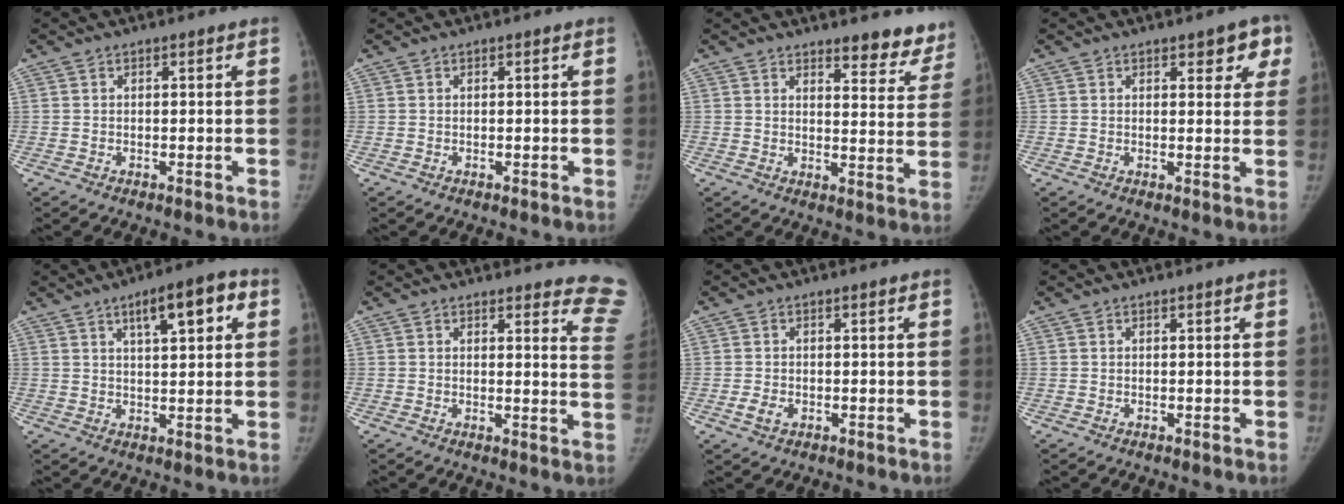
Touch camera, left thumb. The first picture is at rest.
{"total": 0.0}
{"total": 9.6, "force": [8.5, 3.2, 3.0], "torque": [0.013, -0.058, 0.085]}
{"total": 5.5, "force": [2.8, 2.8, 3.8], "torque": [-0.006, -0.008, 0.027]}
{"total": 8.9, "force": [3.7, 2.9, 7.5], "torque": [-0.090, 0.003, 0.050]}
{"total": 10.3, "force": [10.0, 1.9, 1.2], "torque": [0.033, -0.102, 0.068]}
{"total": 2.2, "force": [-0.8, 1.6, 1.4], "torque": [-0.026, 0.003, -0.012]}
{"total": 0.0}